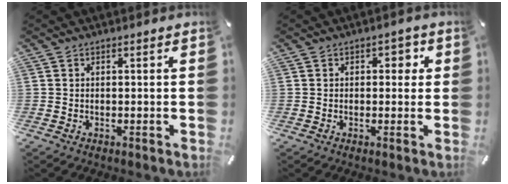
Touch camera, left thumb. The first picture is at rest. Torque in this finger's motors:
{"motor_torque": [0.25, 0.58, 0.14, -0.32, -0.02]}